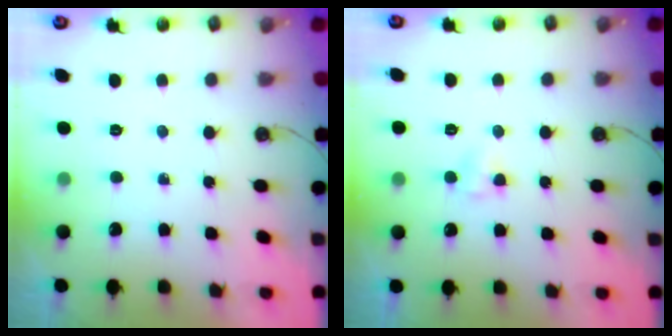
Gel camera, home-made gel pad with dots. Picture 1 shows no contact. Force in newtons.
{"total": 2.8, "press": 2.8, "slide": 0.3}